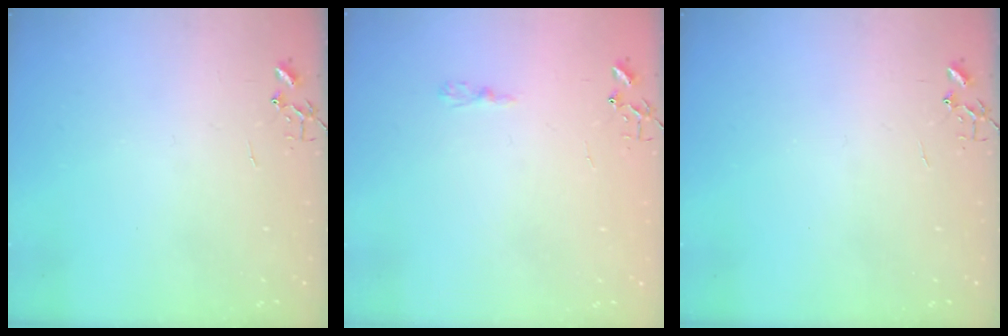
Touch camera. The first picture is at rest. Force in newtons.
{"total": 3.6, "press": 3.6, "slide": 0.4}
{"total": 0.0}